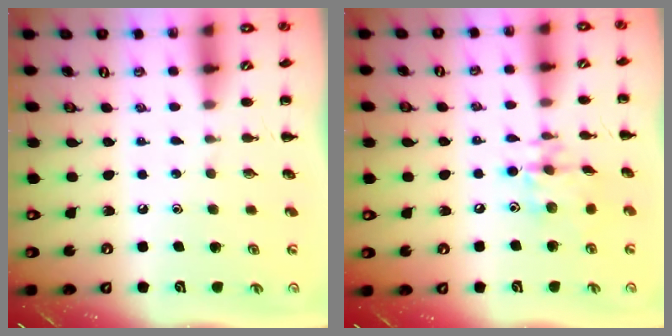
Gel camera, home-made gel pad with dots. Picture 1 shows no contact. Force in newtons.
{"total": 10.8, "press": 10.7, "slide": 1.2}